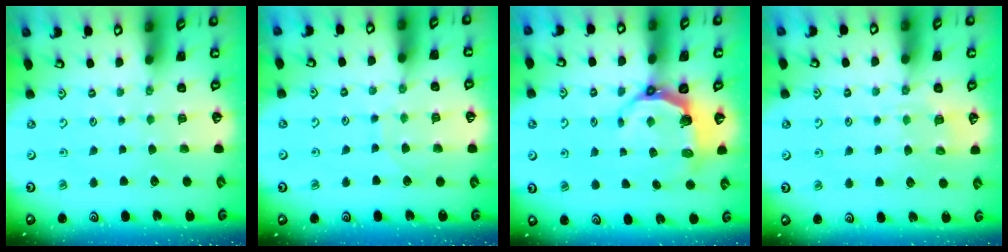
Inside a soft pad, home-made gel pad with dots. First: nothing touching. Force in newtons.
{"total": 6.2, "press": 6.2, "slide": 0.5}
{"total": 6.5, "press": 5.0, "slide": 4.1}
{"total": 5.3, "press": 5.2, "slide": 0.8}